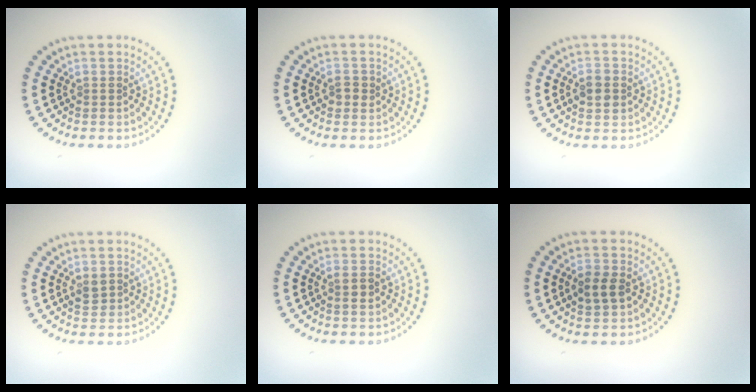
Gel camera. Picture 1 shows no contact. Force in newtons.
{"total": 1.2, "press": 1.2, "slide": 0.2}
{"total": 2.5, "press": 2.5, "slide": 0.2}
{"total": 1.5, "press": 1.5, "slide": 0.3}
{"total": 1.2, "press": 1.1, "slide": 0.5}
{"total": 2.6, "press": 2.6, "slide": 0.1}